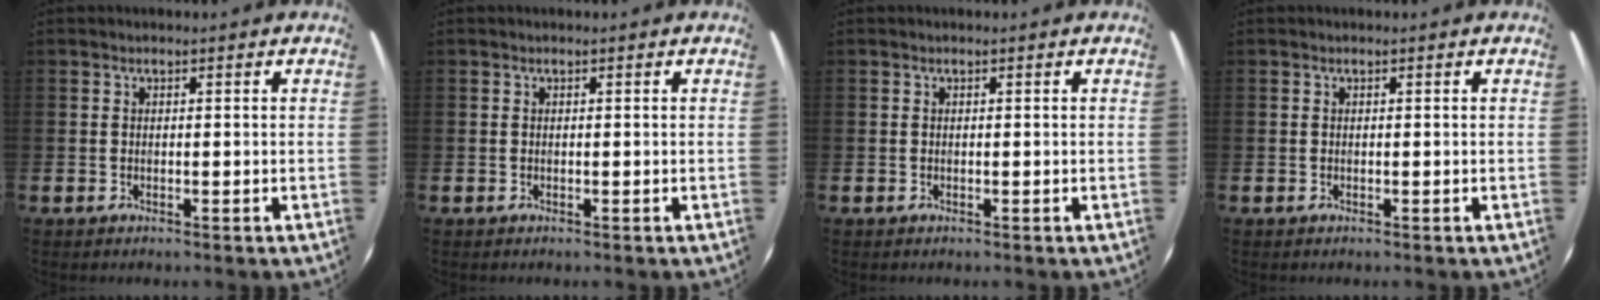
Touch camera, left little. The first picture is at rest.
{"total": 0.0}
{"total": 0.0}
{"total": 0.0}